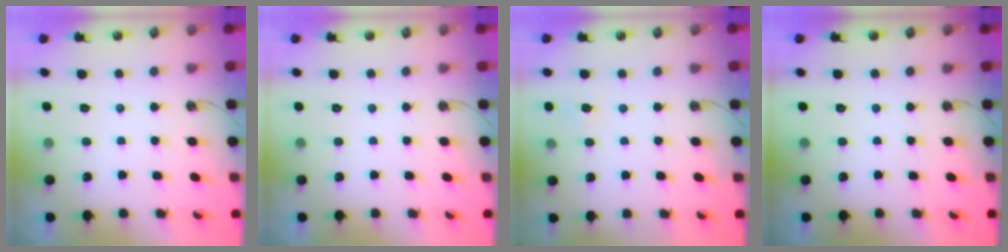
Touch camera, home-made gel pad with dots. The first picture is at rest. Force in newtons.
{"total": 0.0}
{"total": 6.0, "press": 6.0, "slide": 0.6}
{"total": 0.0}